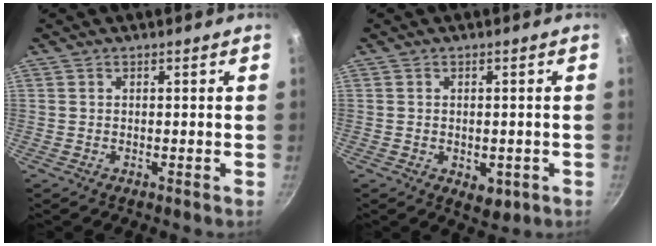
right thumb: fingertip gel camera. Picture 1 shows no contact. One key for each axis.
{"total": 4.4, "fx": -1.3, "fy": 2.8, "fz": 3.1, "tx": -0.030, "ty": 0.000, "tz": -0.011}